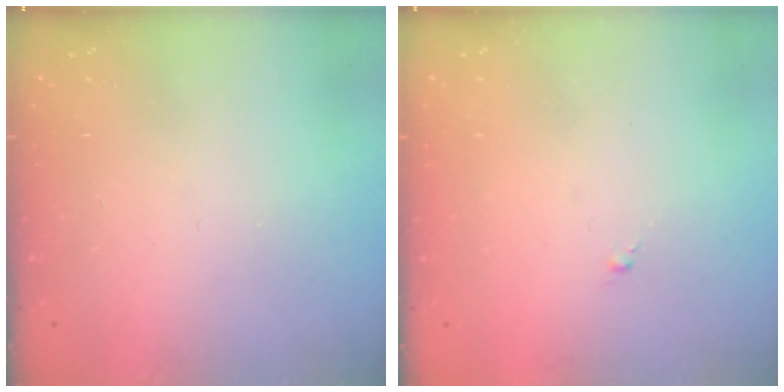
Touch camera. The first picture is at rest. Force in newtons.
{"total": 0.0}